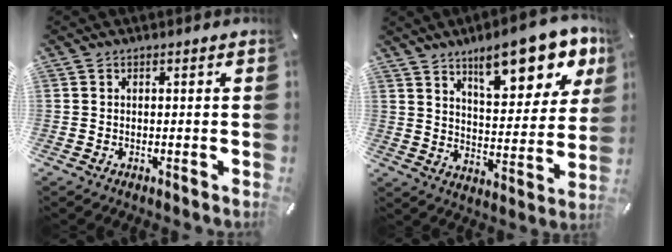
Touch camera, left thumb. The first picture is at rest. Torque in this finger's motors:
{"motor_torque": [2.74, 1.47, 1.31, -1.41, 0.16]}